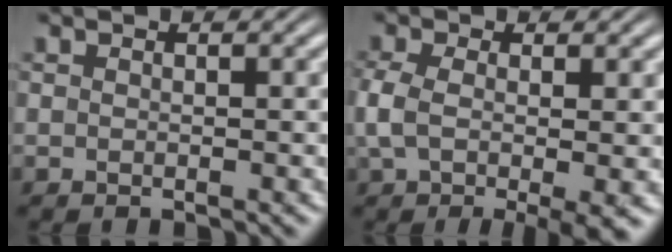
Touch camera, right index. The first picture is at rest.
{"total": 5.5, "force": [-1.7, 2.0, 4.9], "torque": [-0.094, -0.018, -0.016]}